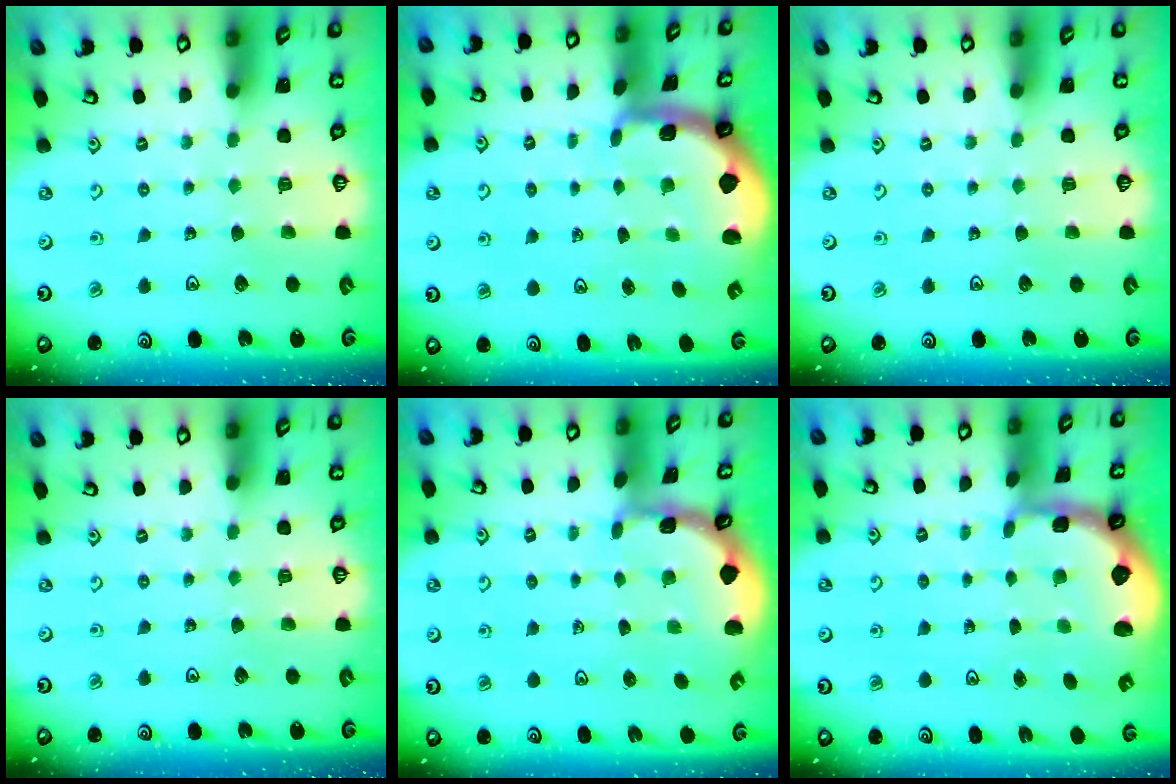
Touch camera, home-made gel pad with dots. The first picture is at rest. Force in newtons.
{"total": 1.5, "press": 1.5, "slide": 0.4}
{"total": 0.0}
{"total": 0.0}
{"total": 1.5, "press": 1.5, "slide": 0.1}
{"total": 2.4, "press": 1.7, "slide": 1.7}